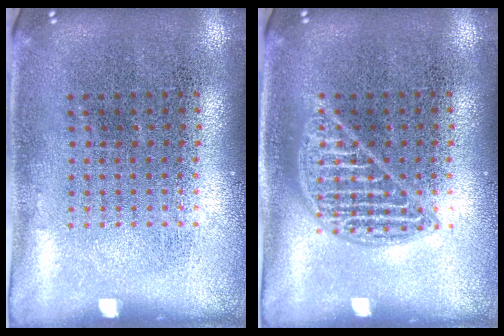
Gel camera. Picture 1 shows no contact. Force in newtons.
{"total": 2.0, "press": 2.0, "slide": 0.2}